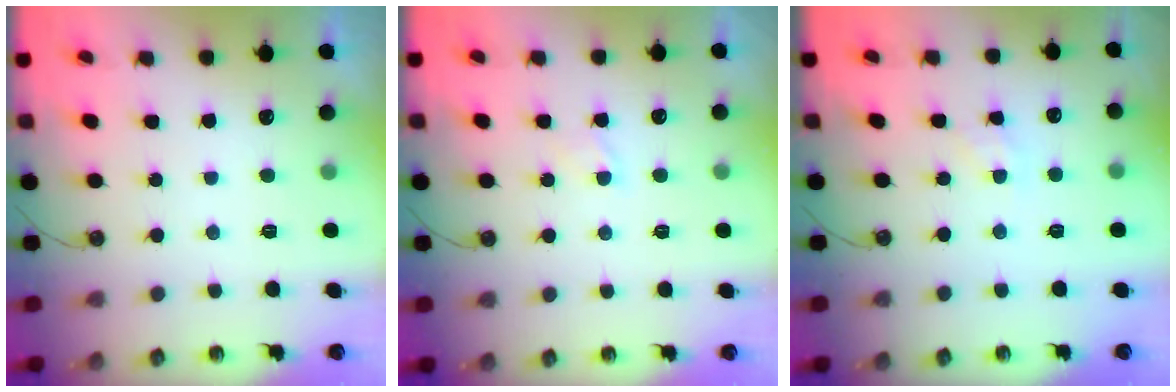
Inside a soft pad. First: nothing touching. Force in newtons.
{"total": 2.7, "press": 2.7, "slide": 0.4}
{"total": 2.6, "press": 2.6, "slide": 0.4}